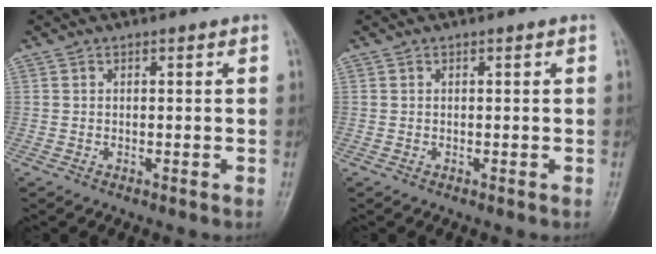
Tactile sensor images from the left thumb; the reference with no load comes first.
{"total": 0.0}